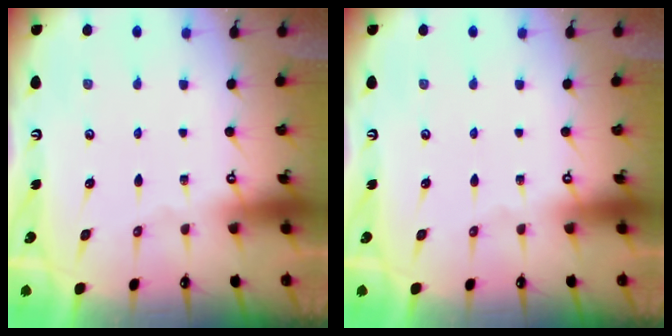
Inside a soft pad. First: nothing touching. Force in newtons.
{"total": 0.0}